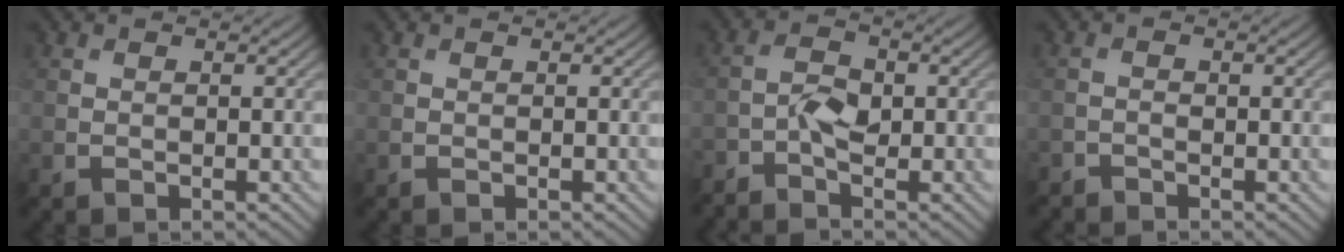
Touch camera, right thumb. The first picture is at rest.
{"total": 0.0}
{"total": 2.9, "force": [-2.0, 1.1, 1.8], "torque": [-0.039, 0.004, -0.049]}
{"total": 1.2, "force": [-1.1, 0.4, 0.1], "torque": [-0.002, 0.000, -0.026]}